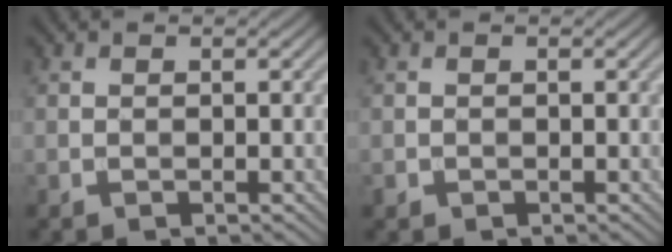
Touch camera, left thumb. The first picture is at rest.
{"total": 0.6, "force": [-0.3, 0.5, 0.1], "torque": [-0.001, -0.006, -0.007]}